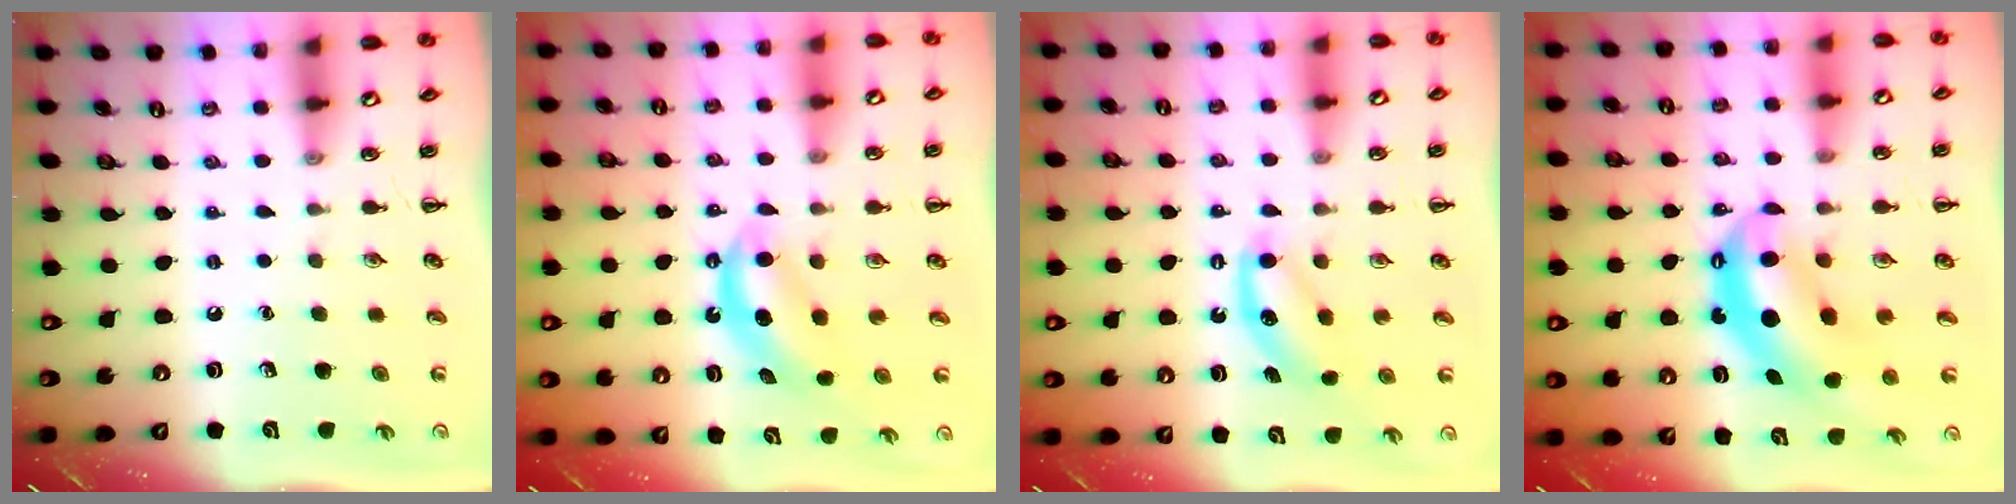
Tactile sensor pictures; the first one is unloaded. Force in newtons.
{"total": 6.3, "press": 6.2, "slide": 1.0}
{"total": 4.8, "press": 4.6, "slide": 1.4}
{"total": 8.2, "press": 8.0, "slide": 2.0}